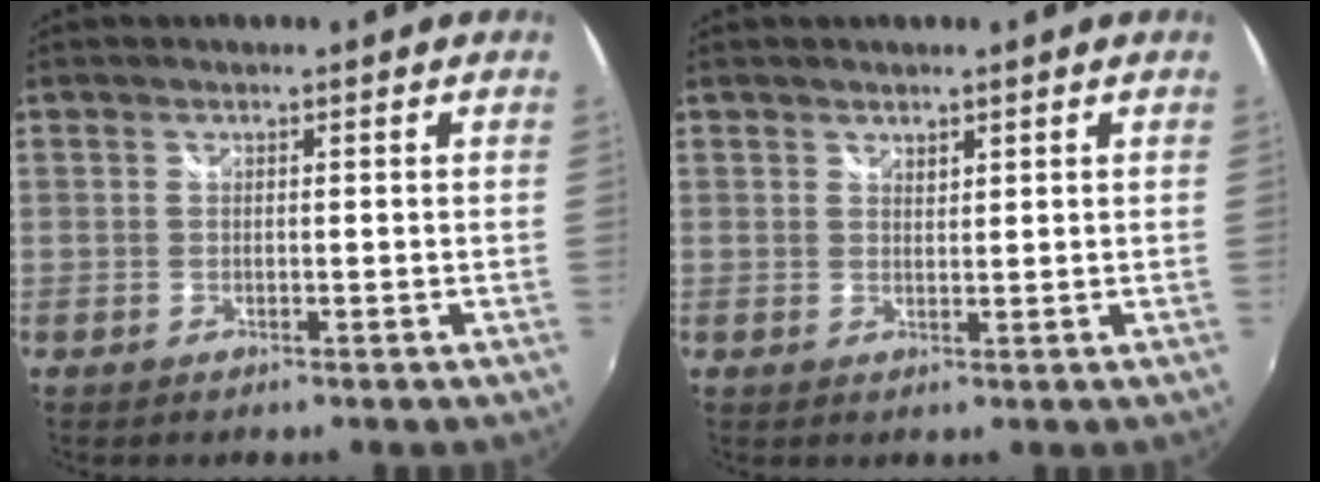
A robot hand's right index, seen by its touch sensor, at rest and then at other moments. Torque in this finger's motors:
{"motor_torque": [-0.14, 0.10, 0.07, 0.00]}